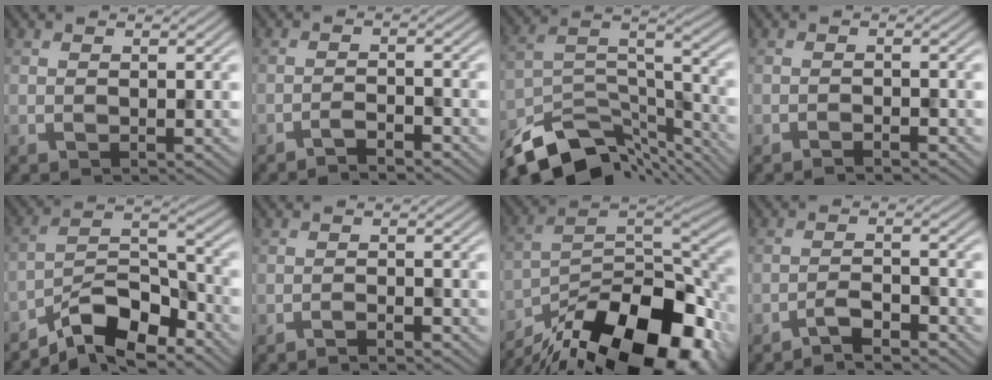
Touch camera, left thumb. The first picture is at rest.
{"total": 2.3, "force": [-2.0, 0.2, 1.1], "torque": [-0.018, 0.004, -0.043]}
{"total": 13.3, "force": [-10.7, 5.1, 6.0], "torque": [-0.130, -0.007, -0.179]}
{"total": 1.2, "force": [-1.0, 0.1, 0.6], "torque": [-0.008, 0.002, -0.021]}
{"total": 10.0, "force": [-7.9, 3.0, 5.3], "torque": [-0.082, 0.009, -0.161]}
{"total": 1.5, "force": [-1.3, 0.1, 0.7], "torque": [-0.010, 0.003, -0.029]}
{"total": 19.8, "force": [-14.1, 7.6, 11.5], "torque": [-0.194, -0.036, -0.220]}
{"total": 3.1, "force": [-2.6, 0.4, 1.6], "torque": [-0.030, 0.006, -0.056]}